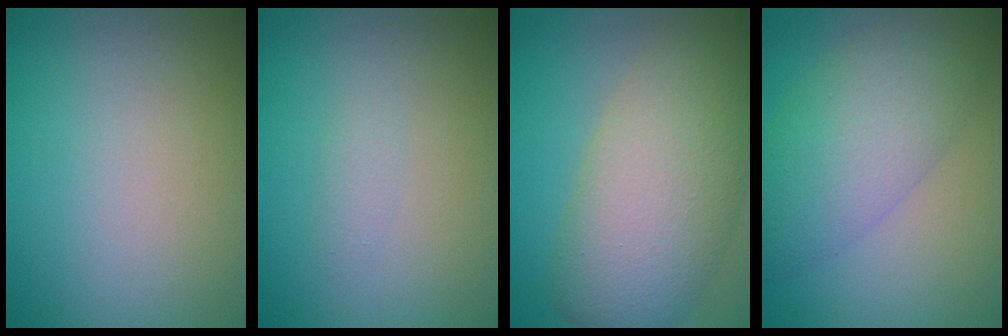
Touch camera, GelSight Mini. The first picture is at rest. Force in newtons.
{"total": 0.8, "press": 0.8, "slide": 0.1}
{"total": 9.6, "press": 9.6, "slide": 0.5}
{"total": 6.4, "press": 6.4, "slide": 0.1}